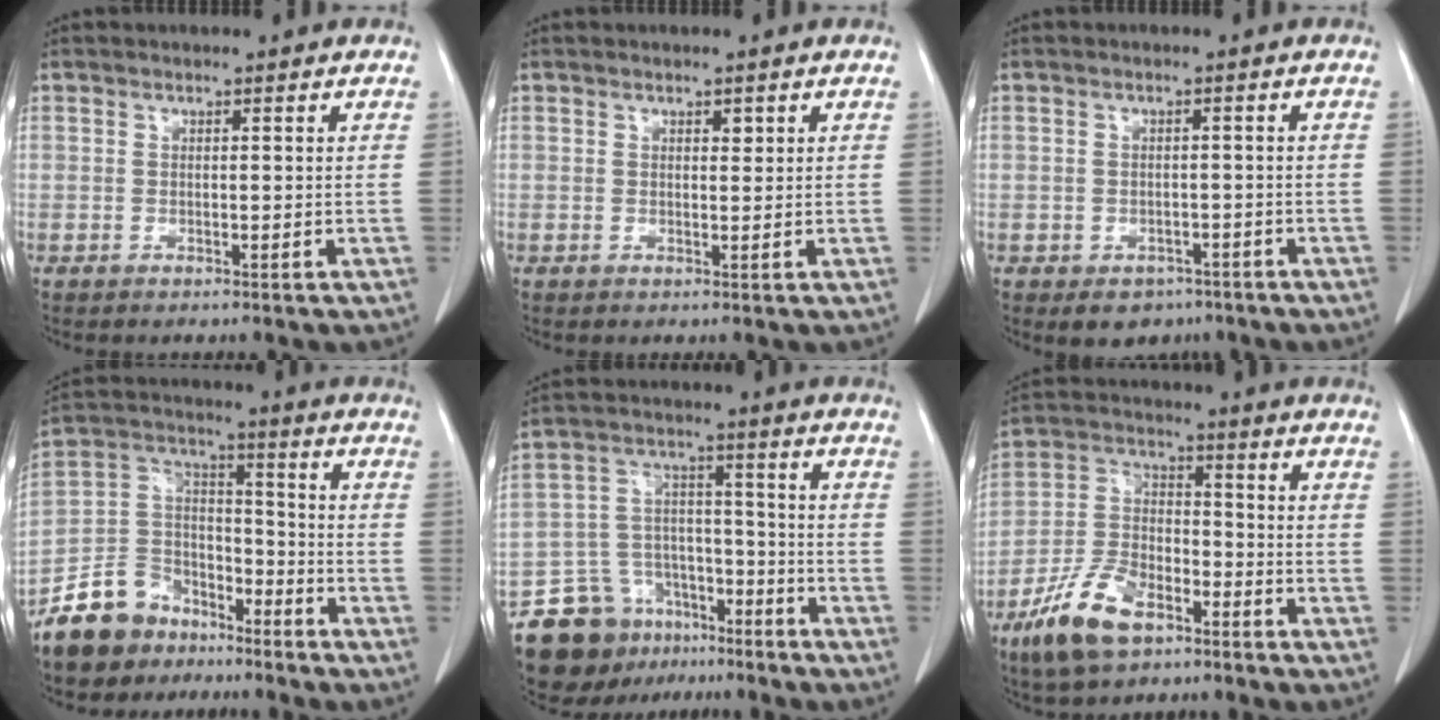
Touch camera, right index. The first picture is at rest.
{"total": 1.0, "force": [0.5, 0.5, 0.7], "torque": [-0.009, -0.003, 0.007]}
{"total": 4.2, "force": [-2.6, 3.0, 1.2], "torque": [-0.008, 0.006, -0.028]}
{"total": 11.3, "force": [-8.5, 7.1, 2.3], "torque": [-0.061, 0.043, -0.155]}
{"total": 13.4, "force": [-9.8, 8.1, 4.3], "torque": [-0.082, 0.045, -0.159]}
{"total": 11.7, "force": [-7.3, 5.3, 7.4], "torque": [-0.160, -0.004, -0.141]}